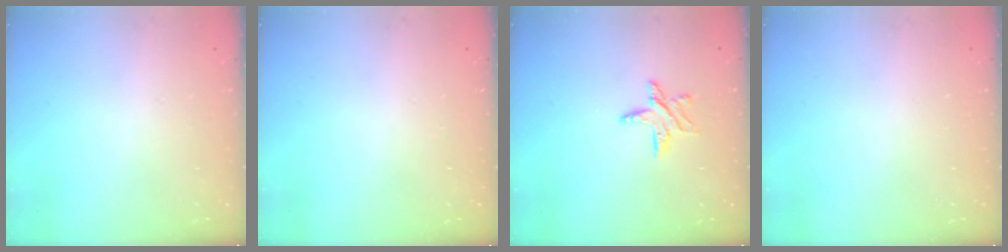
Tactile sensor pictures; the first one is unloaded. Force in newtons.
{"total": 0.0}
{"total": 8.1, "press": 8.1, "slide": 0.4}
{"total": 0.0}